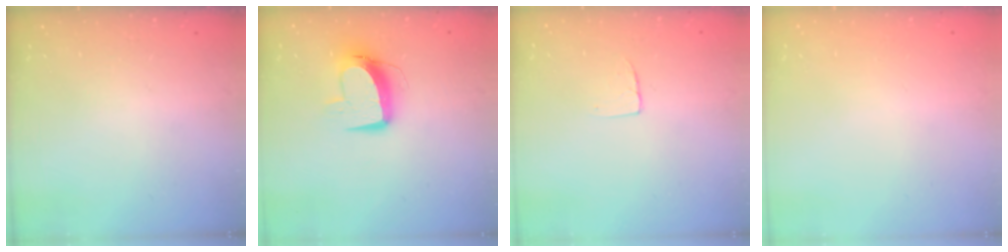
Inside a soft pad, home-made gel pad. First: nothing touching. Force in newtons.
{"total": 11.2, "press": 11.1, "slide": 1.2}
{"total": 3.8, "press": 3.8, "slide": 0.2}
{"total": 0.0}